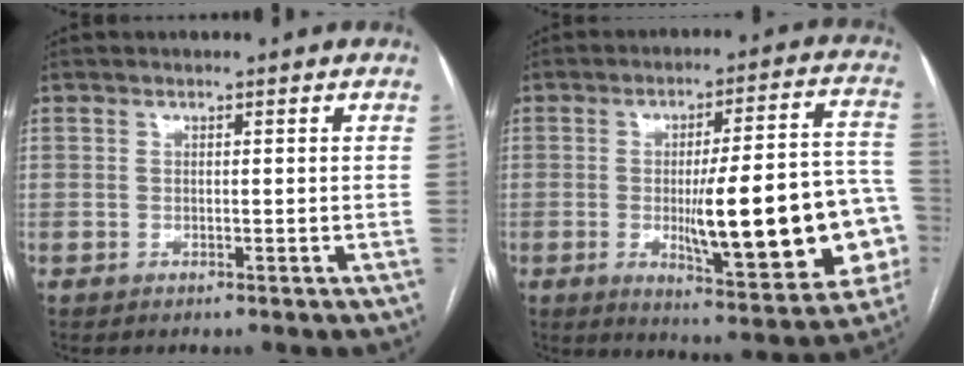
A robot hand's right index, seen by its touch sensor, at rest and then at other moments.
{"total": 21.3, "force": [-3.7, 4.1, 20.6], "torque": [-0.222, 0.021, -0.035]}